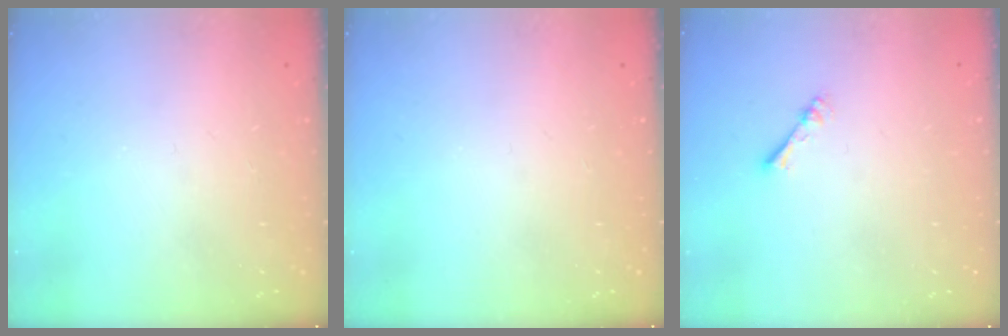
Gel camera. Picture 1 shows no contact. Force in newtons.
{"total": 0.0}
{"total": 1.7, "press": 1.7, "slide": 0.2}